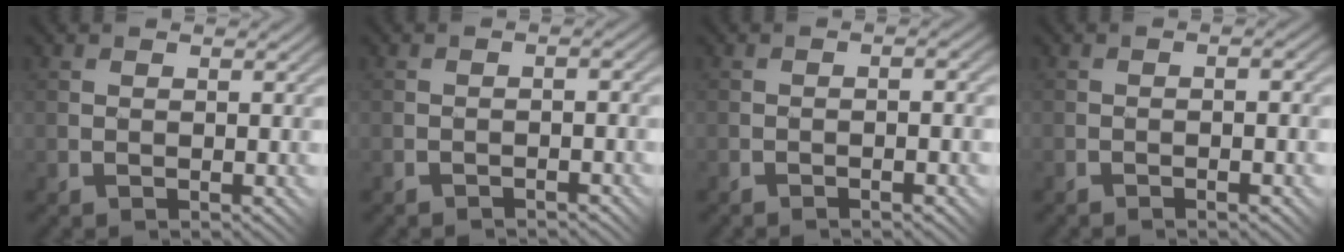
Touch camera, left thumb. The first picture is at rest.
{"total": 1.0, "force": [-1.0, 0.0, 0.1], "torque": [-0.002, 0.008, -0.022]}
{"total": 3.3, "force": [-1.7, 0.7, 2.7], "torque": [-0.033, 0.008, -0.020]}
{"total": 3.2, "force": [-1.6, 0.7, 2.7], "torque": [-0.032, 0.007, -0.019]}